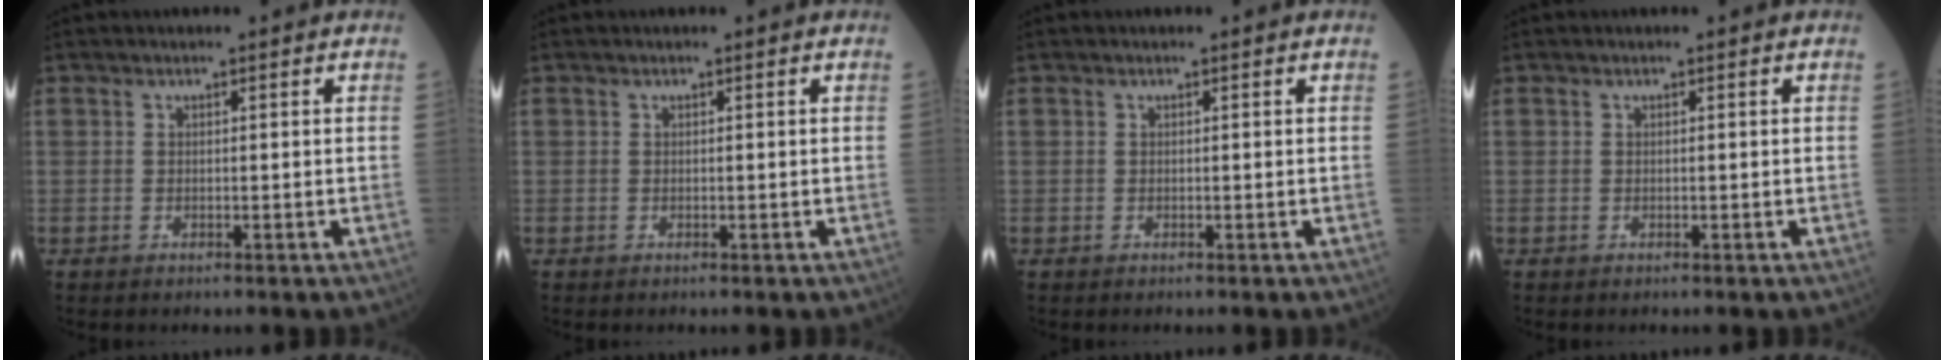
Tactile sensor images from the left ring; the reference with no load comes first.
{"total": 0.0}
{"total": 0.0}
{"total": 0.0}